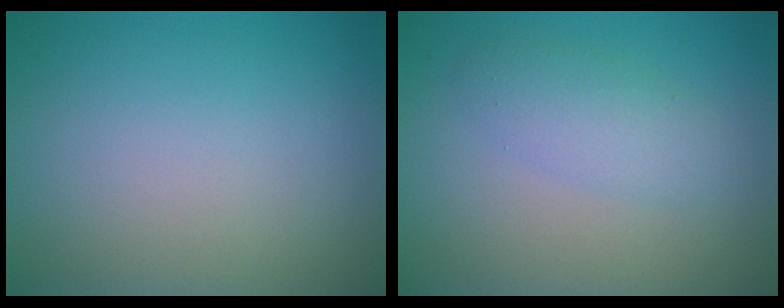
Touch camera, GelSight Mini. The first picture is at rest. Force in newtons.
{"total": 2.4, "press": 2.4, "slide": 0.1}